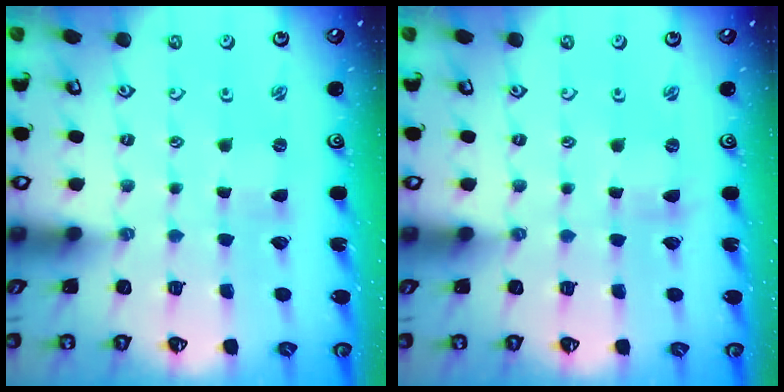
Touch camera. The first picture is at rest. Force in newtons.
{"total": 0.0}